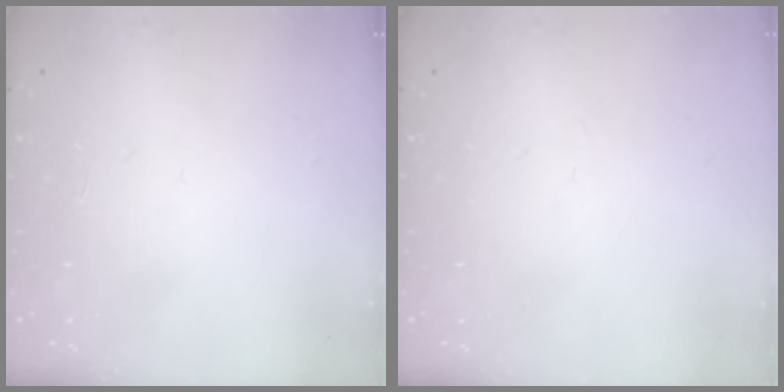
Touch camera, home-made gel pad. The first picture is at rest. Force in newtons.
{"total": 0.0}